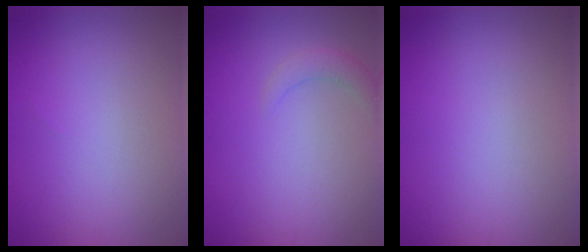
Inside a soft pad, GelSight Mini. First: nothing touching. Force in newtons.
{"total": 1.4, "press": 1.4, "slide": 0.2}
{"total": 0.0}